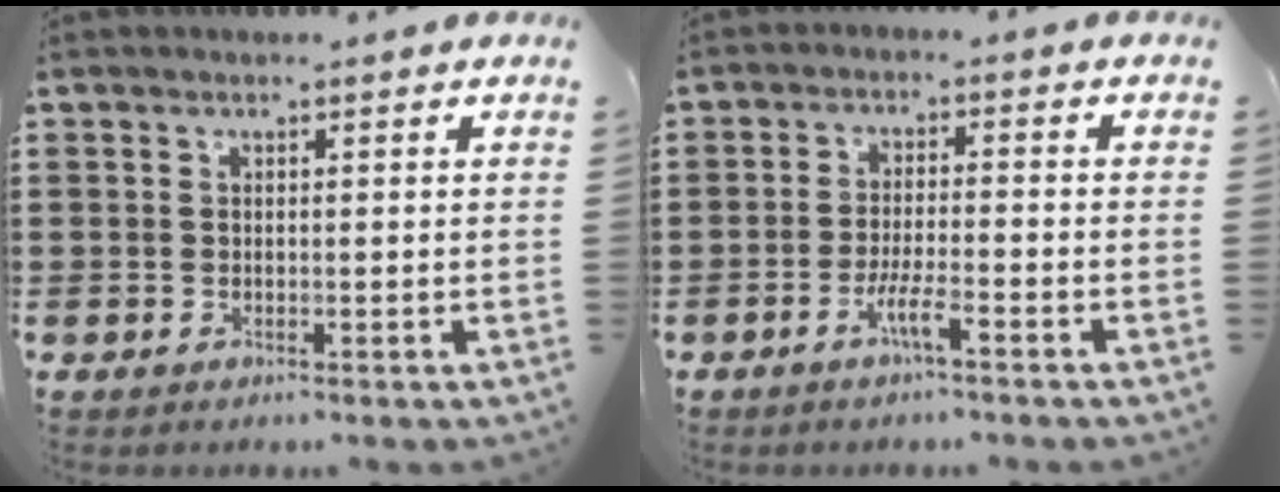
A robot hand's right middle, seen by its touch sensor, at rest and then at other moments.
{"total": 3.8, "force": [-2.3, 0.3, 3.0], "torque": [-0.056, 0.003, -0.043]}